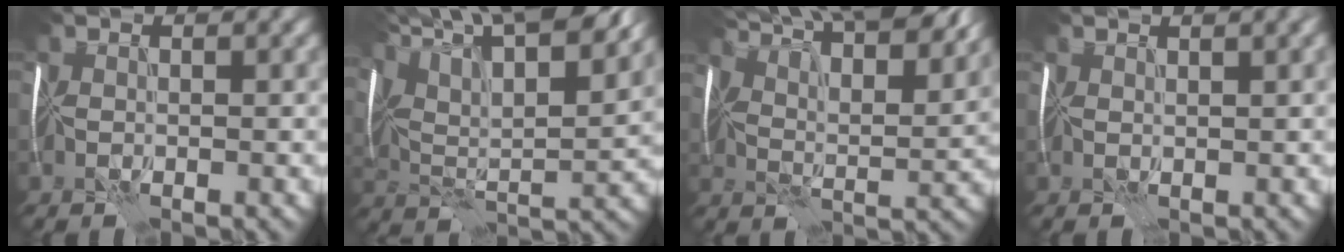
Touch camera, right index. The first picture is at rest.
{"total": 15.9, "force": [11.1, 4.6, 10.4], "torque": [-0.190, 0.046, 0.152]}
{"total": 14.6, "force": [11.1, 4.2, 8.5], "torque": [-0.135, 0.027, 0.130]}
{"total": 2.4, "force": [1.7, 0.6, 1.7], "torque": [-0.019, 0.005, 0.025]}